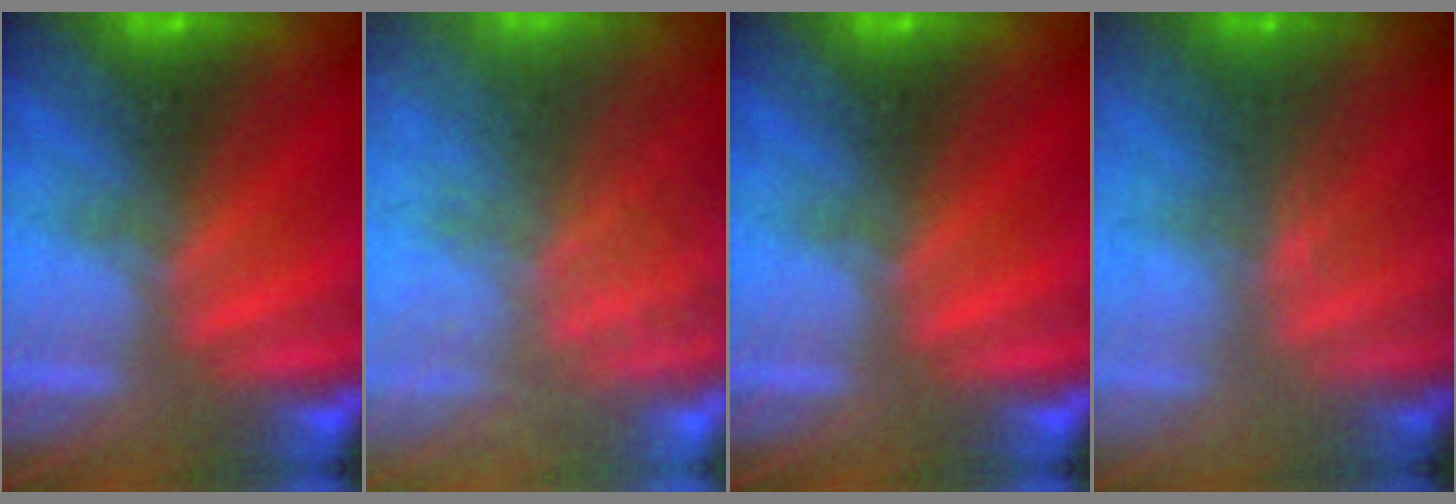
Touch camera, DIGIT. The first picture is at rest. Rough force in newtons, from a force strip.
{"total": 10.5}
{"total": 0.0}
{"total": 2.7}